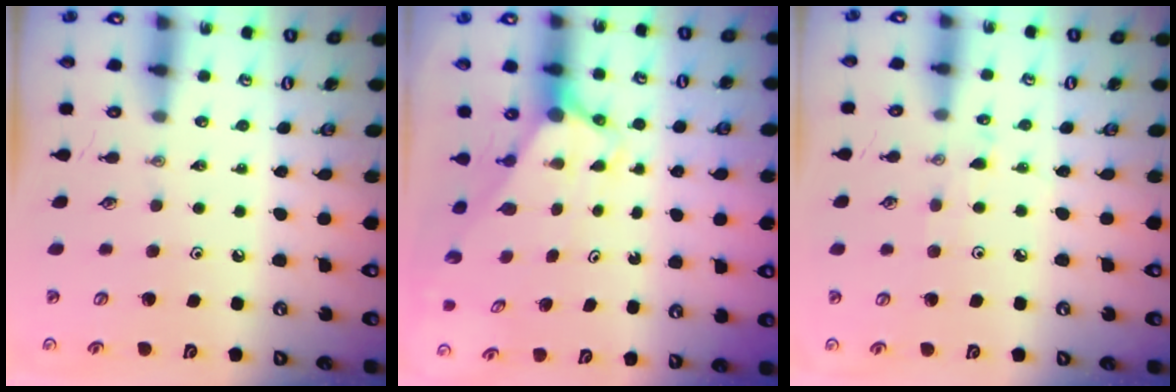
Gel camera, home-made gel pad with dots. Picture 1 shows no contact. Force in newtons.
{"total": 2.7, "press": 2.7, "slide": 0.0}
{"total": 3.4, "press": 3.3, "slide": 0.3}